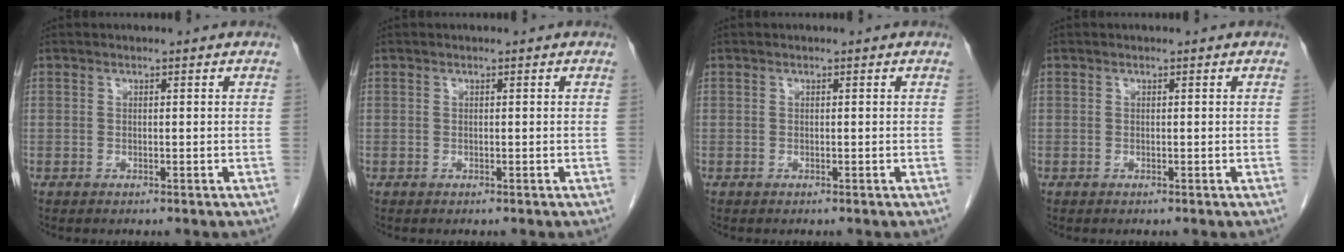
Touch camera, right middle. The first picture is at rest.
{"total": 0.0}
{"total": 0.0}
{"total": 0.0}